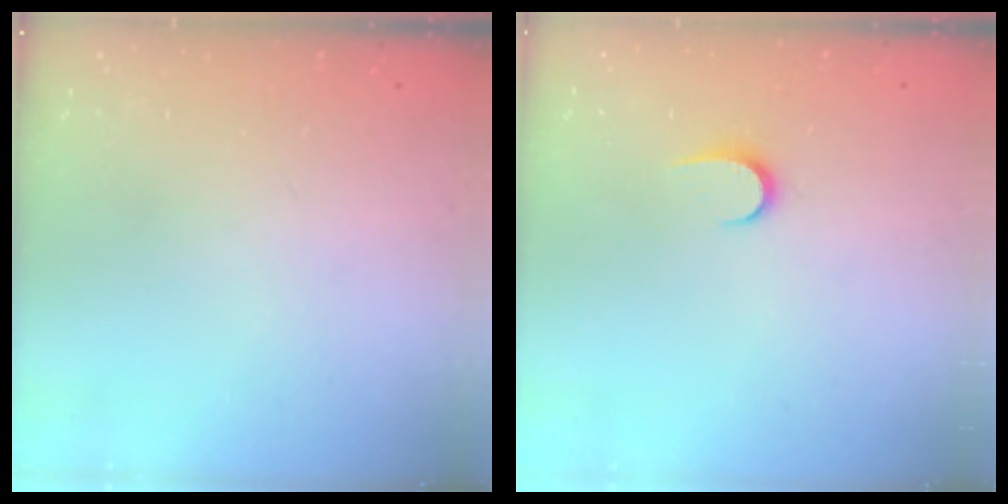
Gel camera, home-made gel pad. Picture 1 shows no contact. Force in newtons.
{"total": 5.7, "press": 5.7, "slide": 0.6}